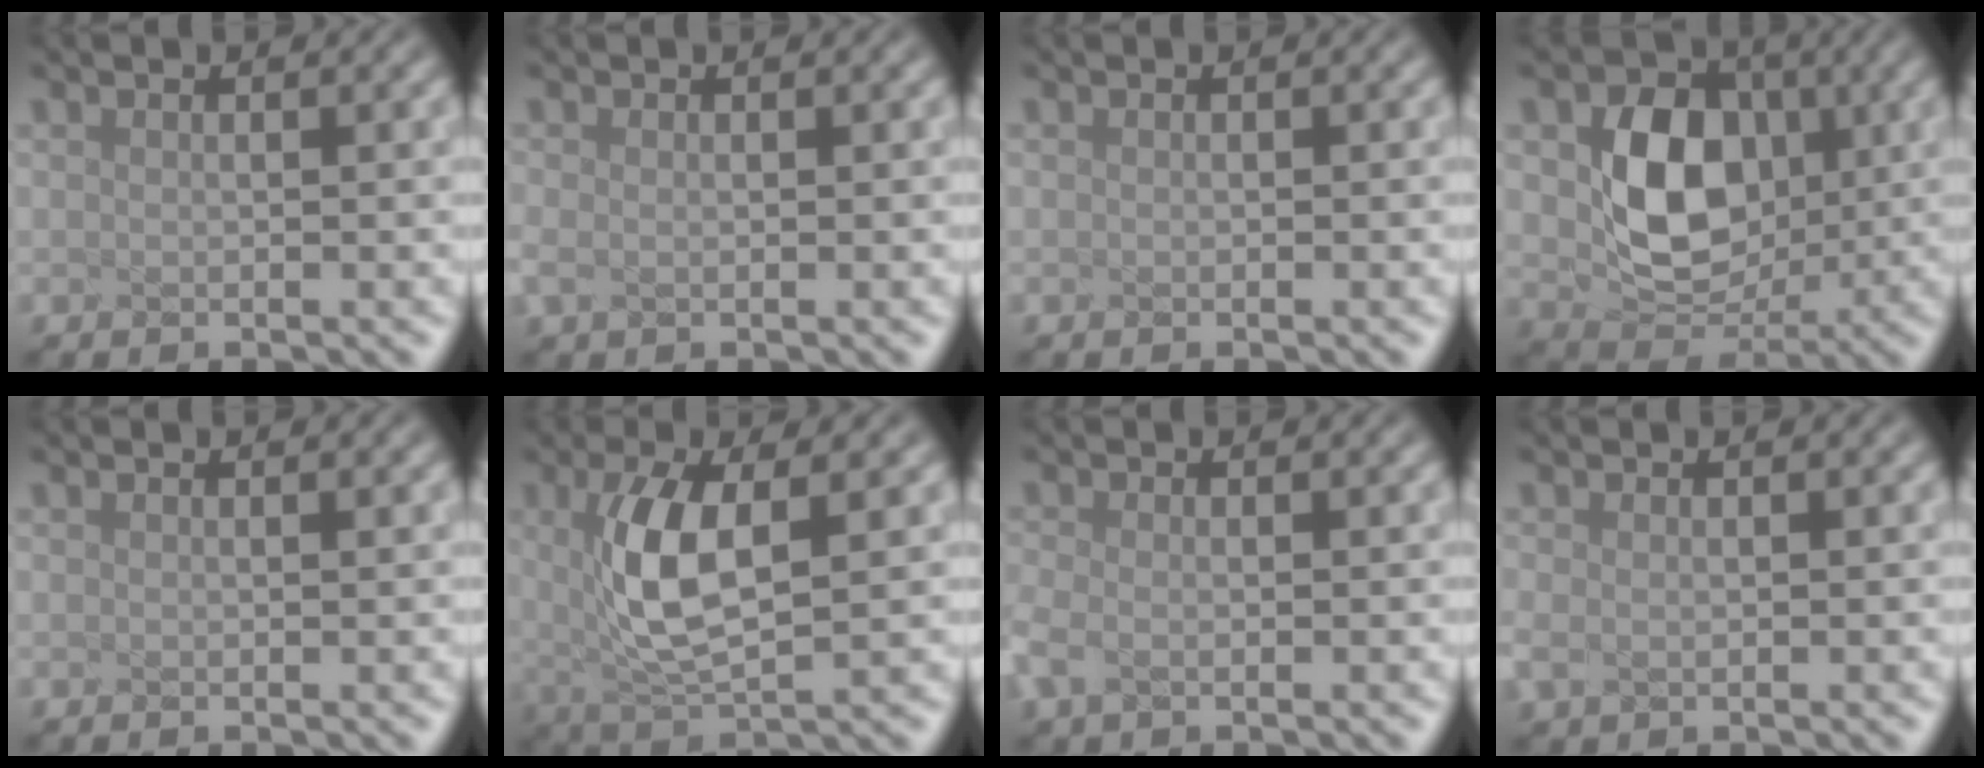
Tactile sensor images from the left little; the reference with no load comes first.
{"total": 0.8, "force": [-0.6, -0.4, -0.1], "torque": [-0.026, -0.001, 0.011]}
{"total": 0.0}
{"total": 5.9, "force": [-0.6, 4.5, 3.7], "torque": [-0.104, -0.017, 0.036]}
{"total": 0.0}
{"total": 4.7, "force": [-0.4, 1.2, 4.6], "torque": [-0.137, -0.012, 0.037]}
{"total": 1.4, "force": [-1.2, -0.6, 0.1], "torque": [-0.033, 0.000, 0.013]}
{"total": 0.8, "force": [-0.6, -0.5, -0.2], "torque": [-0.025, -0.004, 0.017]}